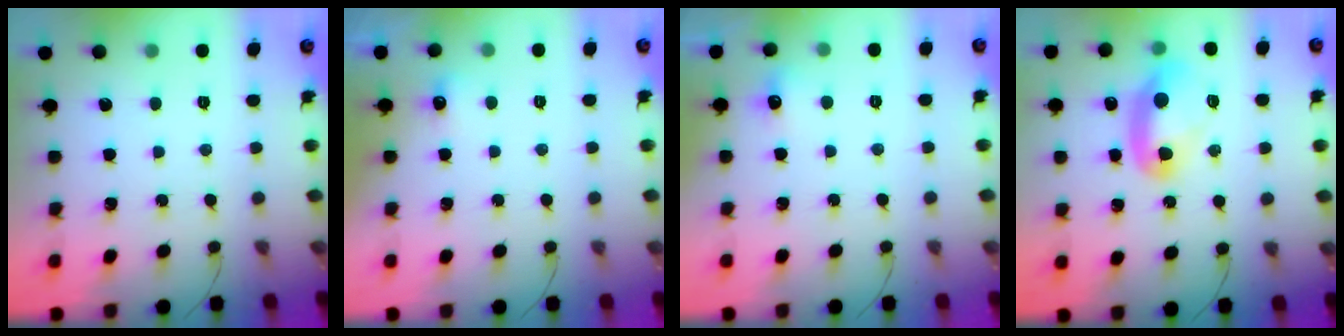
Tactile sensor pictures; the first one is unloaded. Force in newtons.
{"total": 11.4, "press": 3.9, "slide": 10.8}
{"total": 5.1, "press": 4.9, "slide": 1.4}
{"total": 10.4, "press": 10.4, "slide": 1.0}